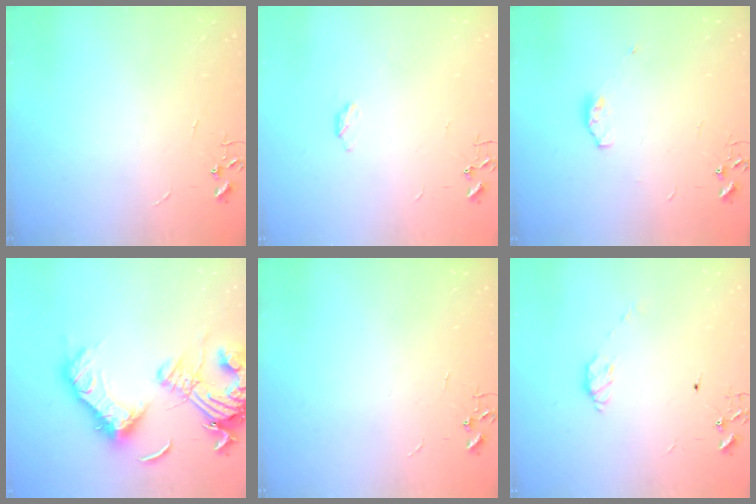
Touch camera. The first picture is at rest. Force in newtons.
{"total": 2.8, "press": 2.8, "slide": 0.5}
{"total": 4.9, "press": 4.8, "slide": 1.1}
{"total": 23.6, "press": 23.4, "slide": 3.1}
{"total": 0.0}
{"total": 5.6, "press": 5.6, "slide": 0.4}